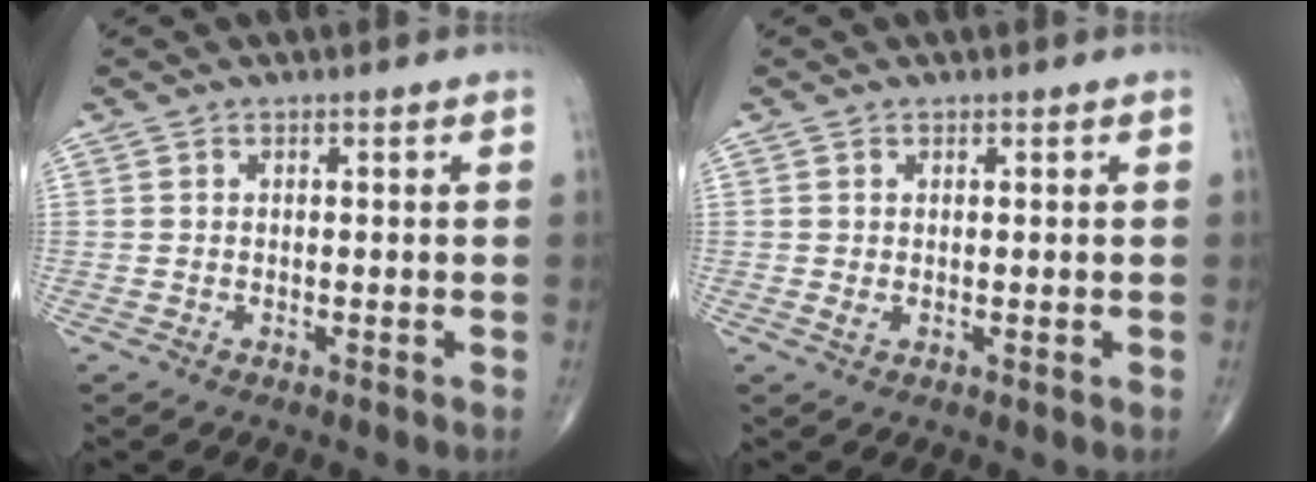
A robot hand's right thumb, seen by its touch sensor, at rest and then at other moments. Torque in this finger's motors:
{"motor_torque": [0.19, 0.12, 0.12, 0.05, 0.06]}